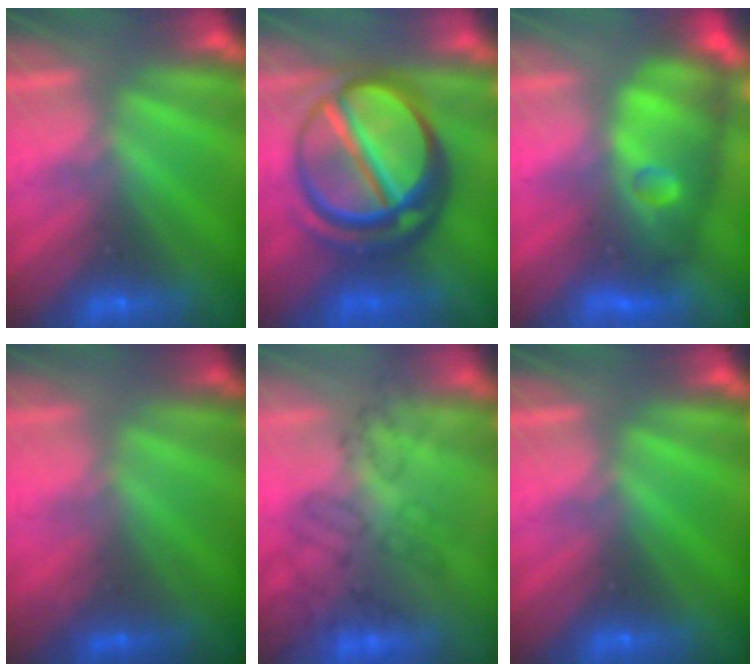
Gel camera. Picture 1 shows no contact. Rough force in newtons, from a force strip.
{"total": 7.1}
{"total": 11.8}
{"total": 1.8}
{"total": 4.6}
{"total": 0.0}